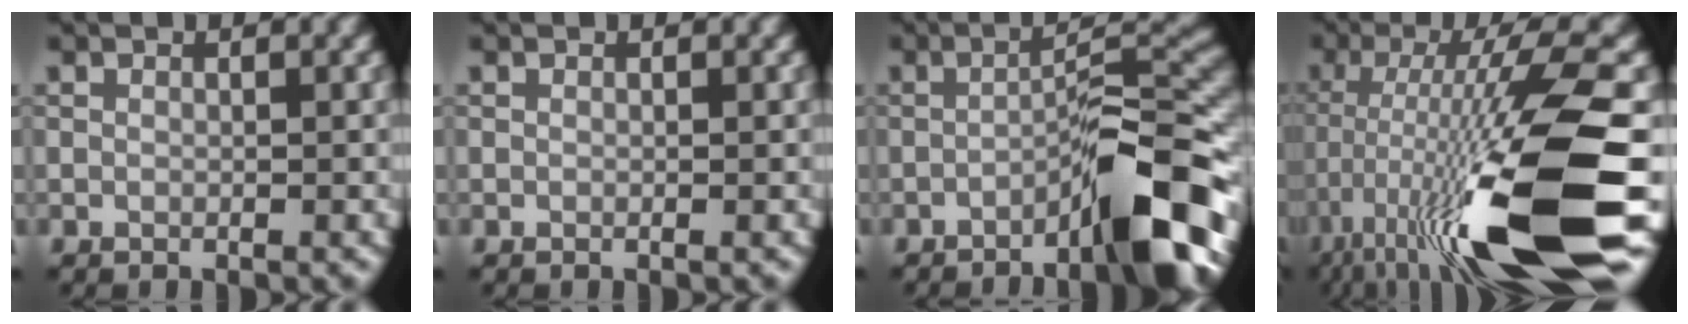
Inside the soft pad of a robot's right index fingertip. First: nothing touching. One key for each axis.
{"total": 0.0}
{"total": 9.3, "fx": -4.8, "fy": 1.7, "fz": 7.8, "tx": -0.103, "ty": 0.021, "tz": -0.084}
{"total": 16.5, "fx": -6.3, "fy": 2.9, "fz": 15.0, "tx": -0.273, "ty": 0.002, "tz": -0.098}